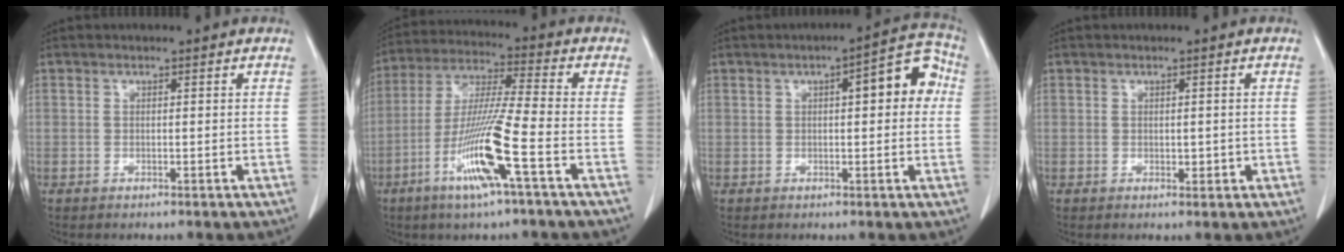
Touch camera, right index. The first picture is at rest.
{"total": 13.1, "force": [-5.4, -0.6, 12.0], "torque": [-0.240, -0.014, -0.106]}
{"total": 7.8, "force": [1.5, 2.2, 7.4], "torque": [-0.087, 0.029, 0.012]}
{"total": 1.4, "force": [0.0, 0.9, 1.1], "torque": [-0.010, 0.001, 0.005]}